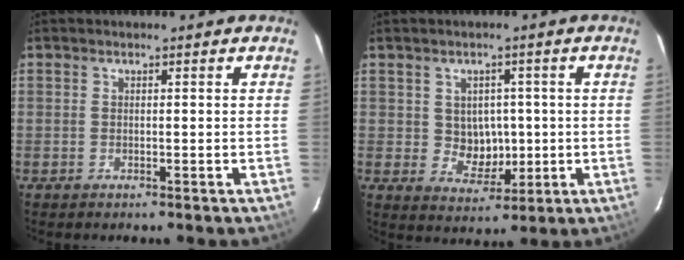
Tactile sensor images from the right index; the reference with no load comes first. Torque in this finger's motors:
{"motor_torque": [0.03, 0.11, 0.14, 0.00]}